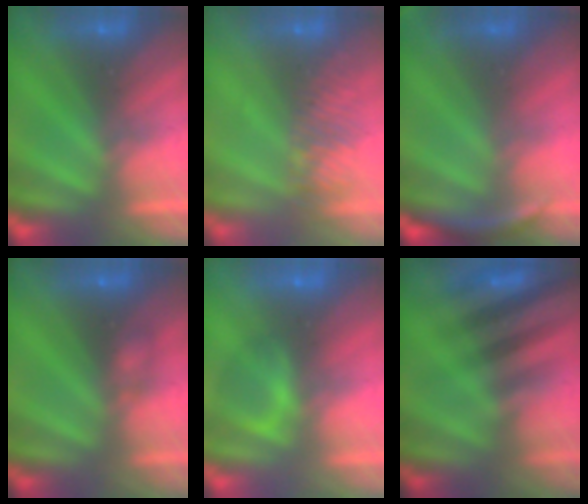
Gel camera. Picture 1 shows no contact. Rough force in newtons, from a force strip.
{"total": 8.7}
{"total": 2.9}
{"total": 2.2}
{"total": 2.2}
{"total": 2.8}